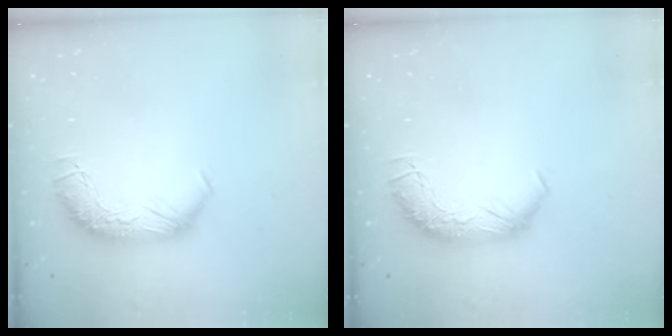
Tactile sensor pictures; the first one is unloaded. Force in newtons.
{"total": 0.0}